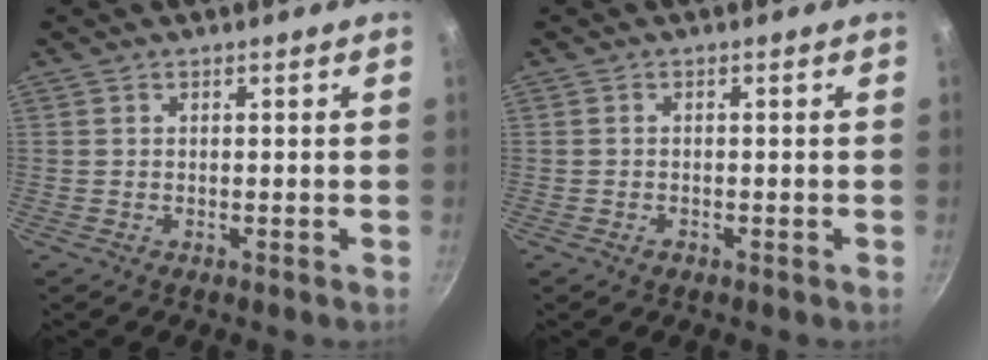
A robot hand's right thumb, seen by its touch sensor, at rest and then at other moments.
{"total": 1.0, "force": [-0.6, 0.6, 0.5], "torque": [-0.011, 0.003, -0.013]}